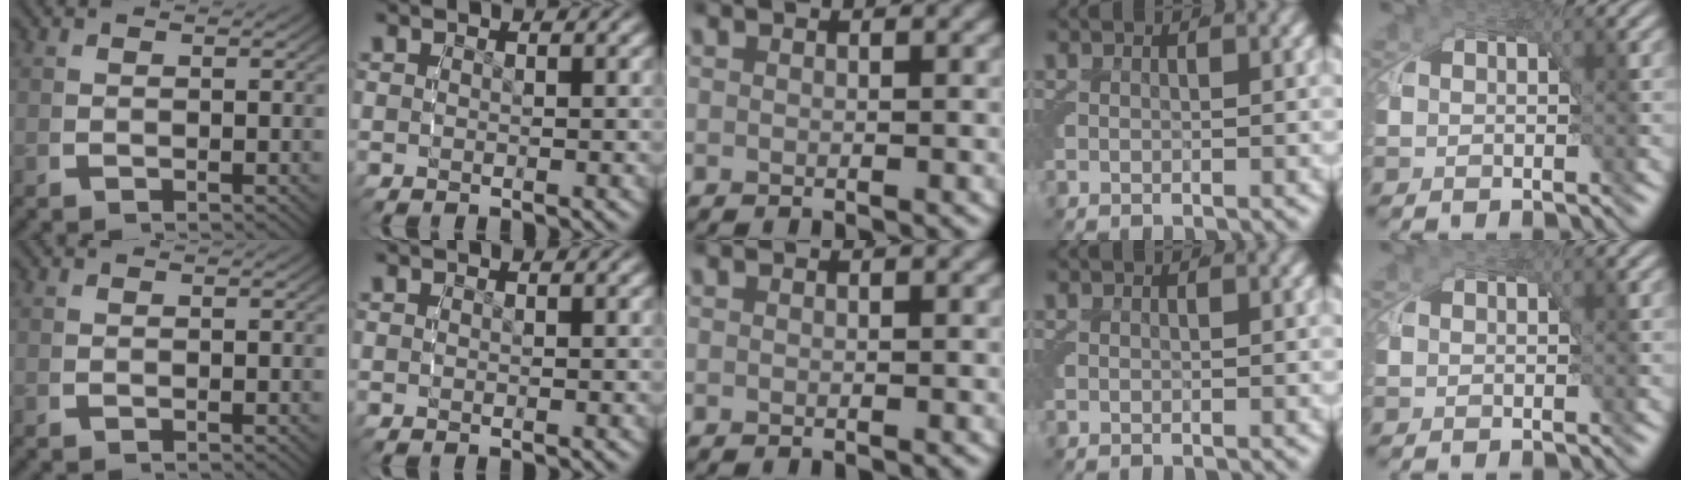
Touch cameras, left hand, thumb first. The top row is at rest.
{}